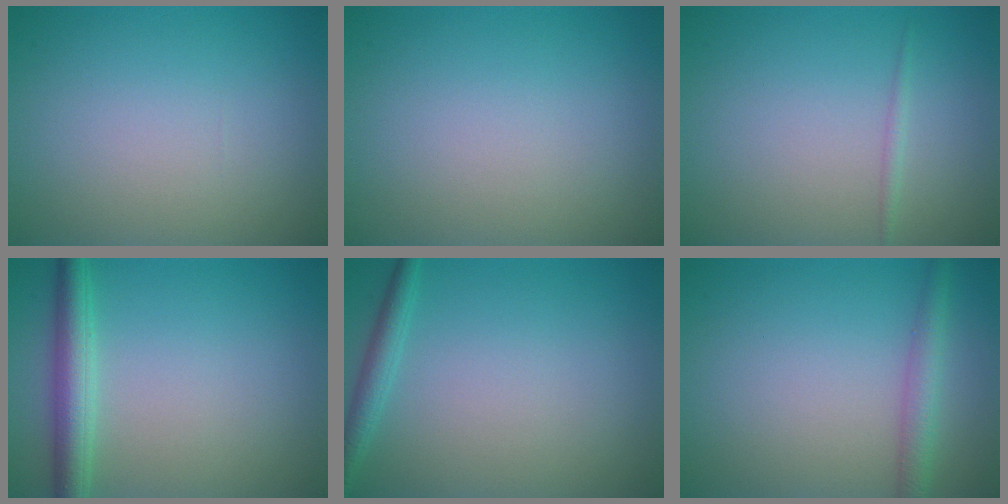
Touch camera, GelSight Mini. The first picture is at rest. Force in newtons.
{"total": 0.0}
{"total": 0.7, "press": 0.7, "slide": 0.1}
{"total": 3.5, "press": 3.5, "slide": 0.1}
{"total": 1.8, "press": 1.8, "slide": 0.1}
{"total": 2.4, "press": 2.4, "slide": 0.2}